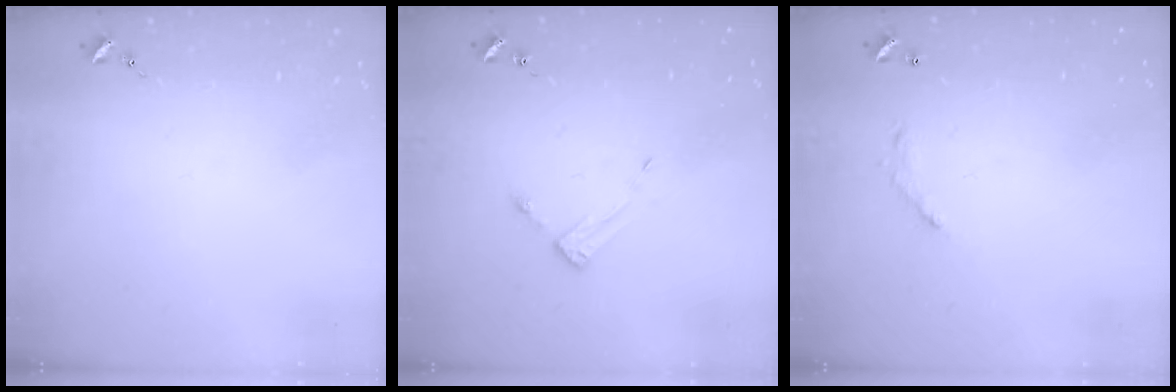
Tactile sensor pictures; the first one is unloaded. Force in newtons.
{"total": 3.3, "press": 3.2, "slide": 0.3}
{"total": 6.2, "press": 6.2, "slide": 0.4}